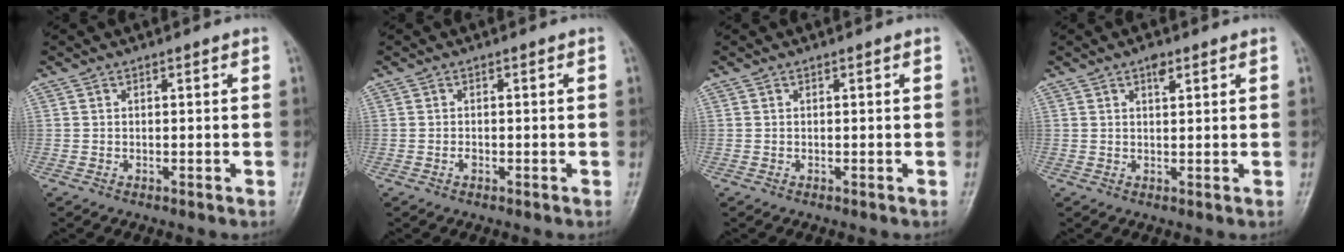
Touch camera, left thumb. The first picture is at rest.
{"total": 0.7, "force": [-0.3, 0.4, 0.5], "torque": [-0.006, 0.000, -0.006]}
{"total": 0.0}
{"total": 2.4, "force": [1.4, 0.9, 1.6], "torque": [-0.022, -0.004, 0.022]}